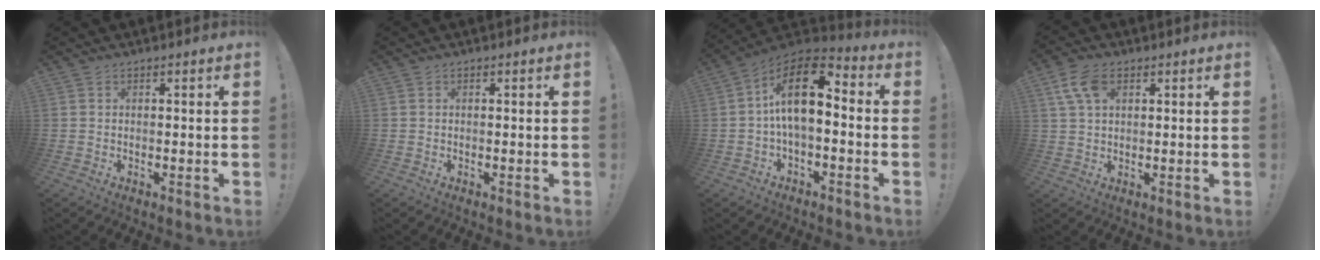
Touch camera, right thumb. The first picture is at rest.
{"total": 0.0}
{"total": 15.0, "force": [1.8, 7.6, 12.8], "torque": [-0.215, -0.001, 0.033]}
{"total": 8.1, "force": [3.4, 4.8, 5.5], "torque": [-0.109, 0.002, 0.069]}